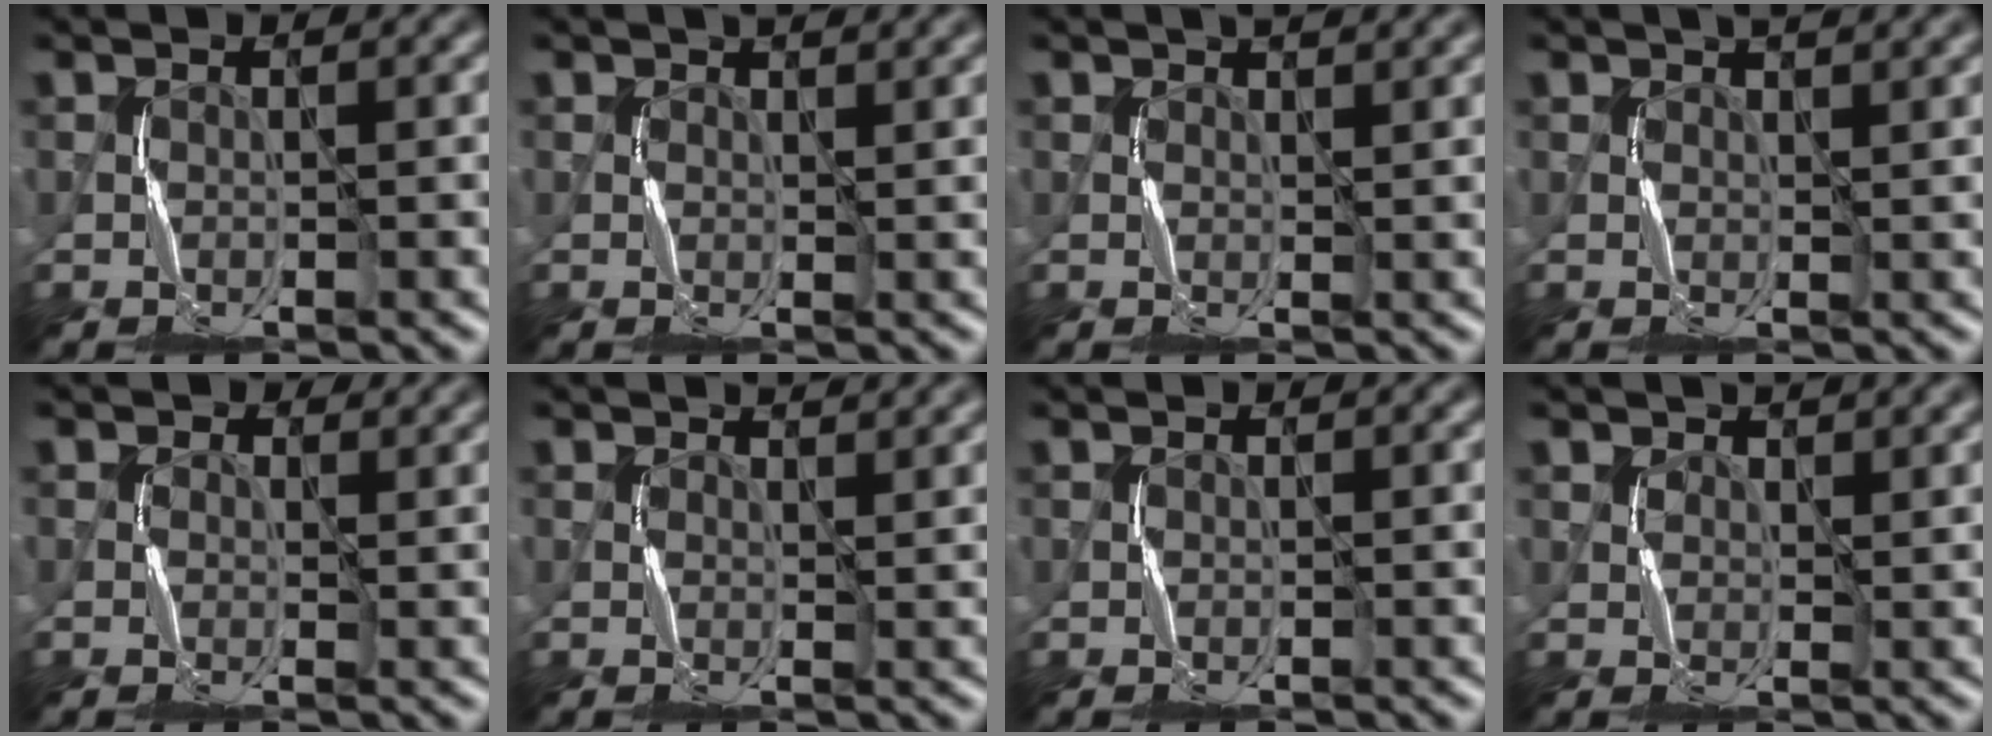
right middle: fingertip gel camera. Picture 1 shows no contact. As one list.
[{"total": 1.8, "force": [1.3, 0.6, 1.0], "torque": [-0.013, -0.003, 0.020]}, {"total": 2.1, "force": [1.6, 0.7, 1.3], "torque": [-0.016, 0.000, 0.019]}, {"total": 2.5, "force": [1.8, 0.7, 1.6], "torque": [-0.018, 0.002, 0.019]}, {"total": 1.6, "force": [0.9, 1.2, 0.6], "torque": [-0.007, -0.004, 0.007]}, {"total": 1.6, "force": [1.4, 0.4, 0.8], "torque": [-0.011, -0.006, 0.020]}, {"total": 0.0}, {"total": 1.8, "force": [1.4, 0.9, 0.7], "torque": [-0.015, -0.001, 0.026]}]